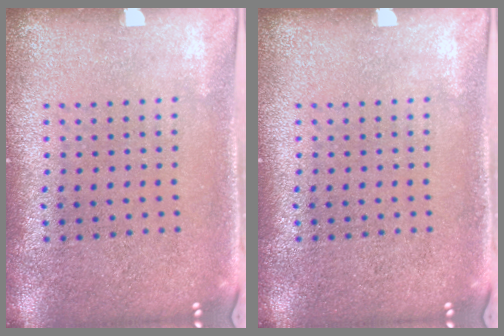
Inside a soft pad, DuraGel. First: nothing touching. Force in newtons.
{"total": 0.0}